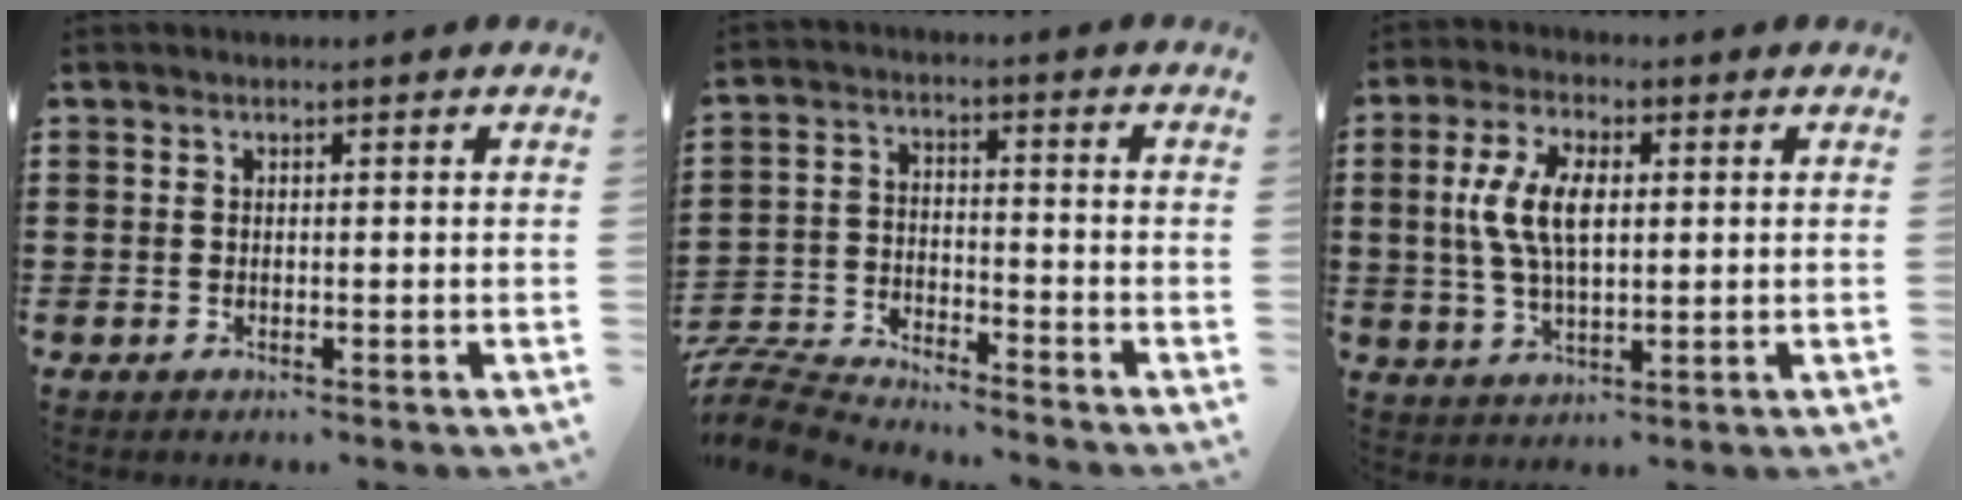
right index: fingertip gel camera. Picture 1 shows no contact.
{"total": 6.6, "force": [-6.5, 0.4, 0.6], "torque": [-0.033, 0.003, -0.136]}
{"total": 8.0, "force": [1.0, 3.9, 7.0], "torque": [-0.152, 0.011, 0.014]}